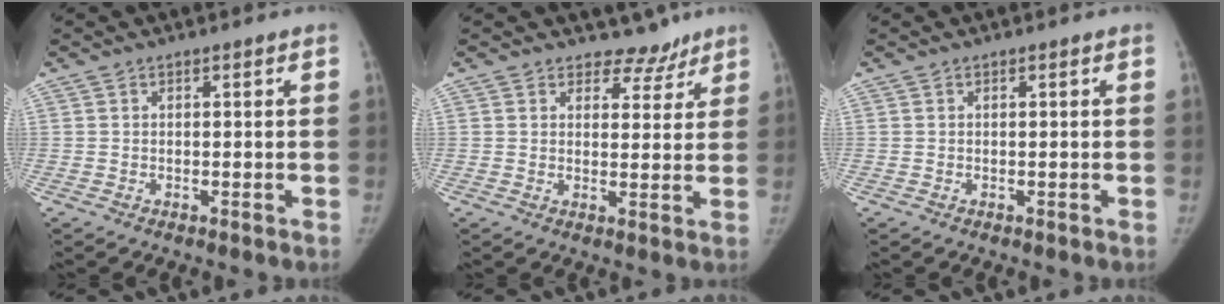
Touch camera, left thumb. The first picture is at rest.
{"total": 5.0, "force": [4.1, 2.8, 0.3], "torque": [0.024, -0.030, 0.053]}
{"total": 0.0}